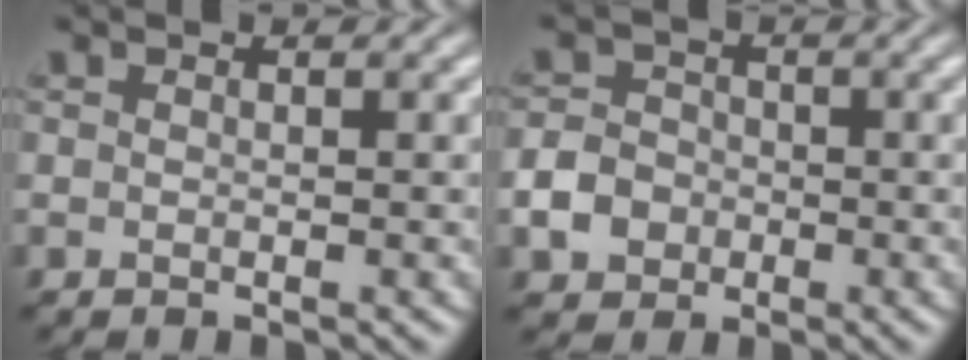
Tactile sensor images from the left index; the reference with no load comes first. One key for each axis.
{"total": 3.4, "fx": -1.1, "fy": 3.0, "fz": 1.2, "tx": -0.024, "ty": 0.005, "tz": -0.026}